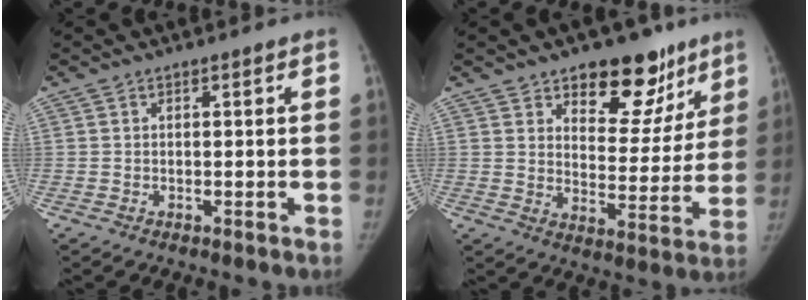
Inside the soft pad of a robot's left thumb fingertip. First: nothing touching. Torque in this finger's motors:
{"motor_torque": [0.12, 0.04, 0.83, -0.49, 0.05]}